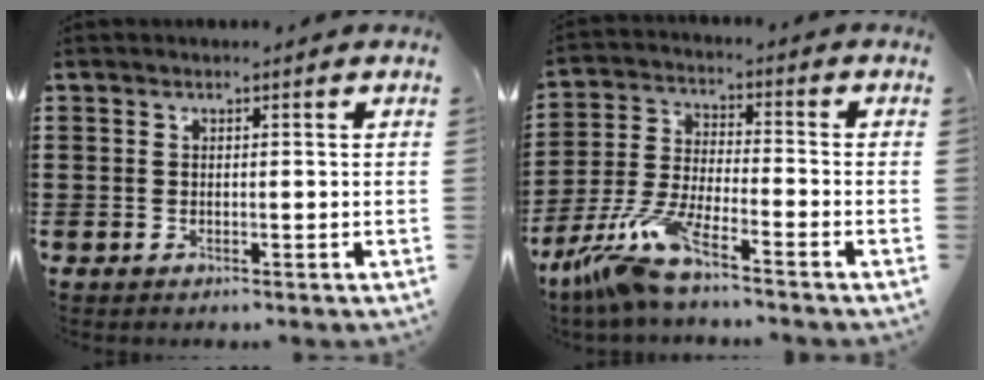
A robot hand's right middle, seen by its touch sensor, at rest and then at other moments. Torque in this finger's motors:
{"motor_torque": [2.14, 0.00, 0.28, 0.21]}